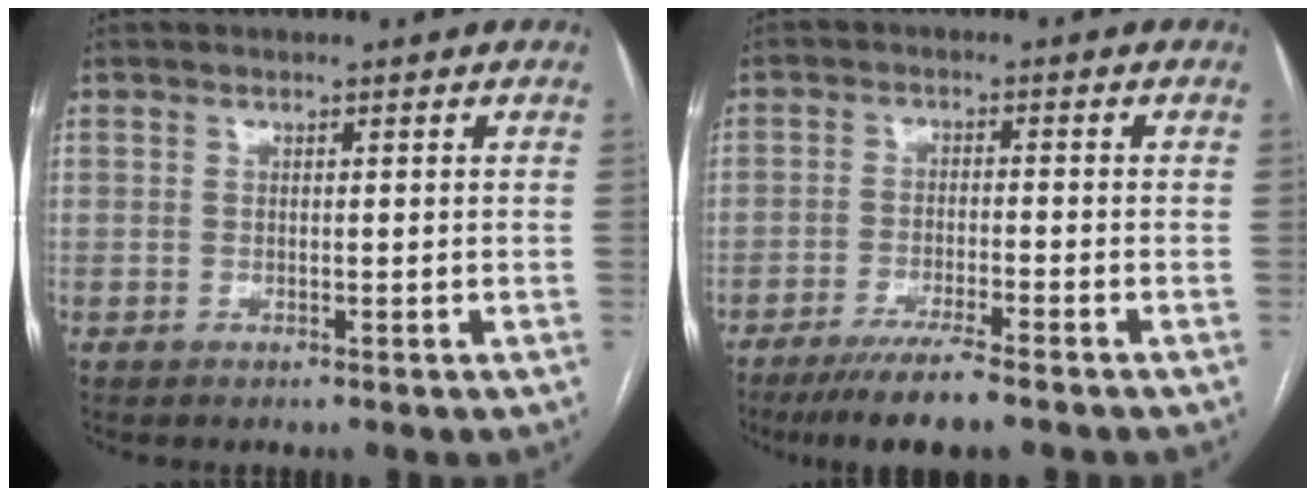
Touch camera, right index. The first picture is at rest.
{"total": 7.4, "force": [-5.7, 0.4, 4.8], "torque": [-0.078, -0.017, -0.096]}